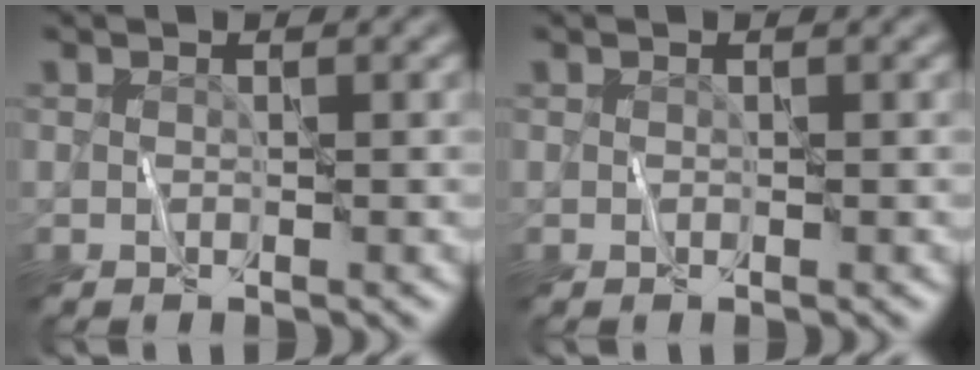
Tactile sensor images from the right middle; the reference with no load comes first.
{"total": 0.0}